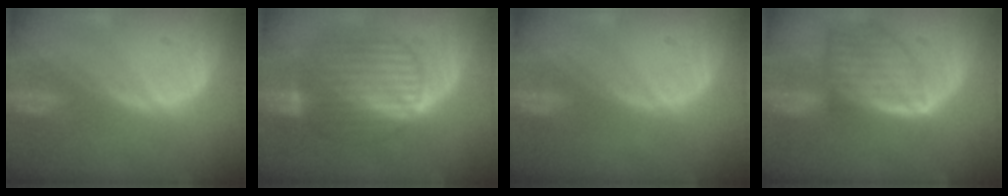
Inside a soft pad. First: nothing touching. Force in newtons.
{"total": 10.3, "press": 10.2, "slide": 0.8}
{"total": 0.0}
{"total": 8.0, "press": 7.2, "slide": 3.5}